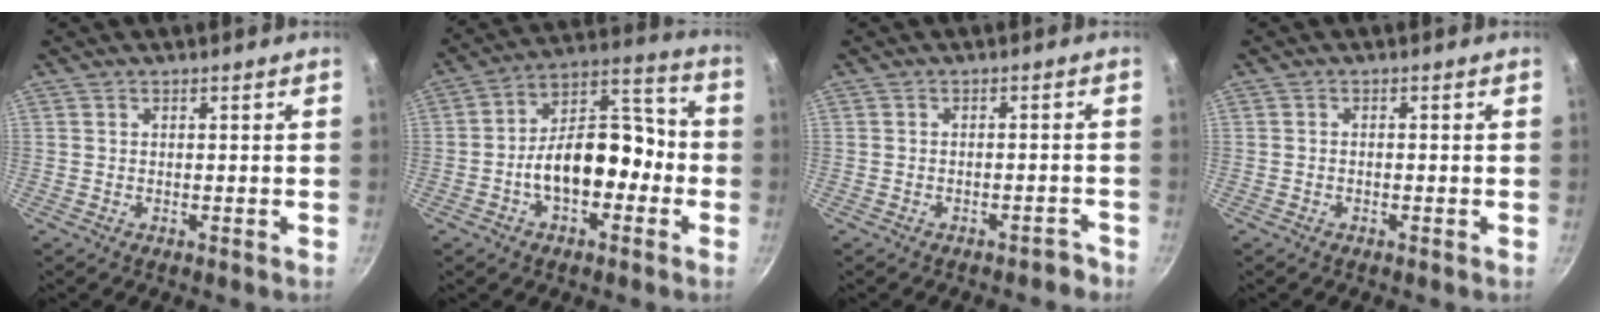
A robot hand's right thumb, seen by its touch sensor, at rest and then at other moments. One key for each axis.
{"total": 16.5, "fx": -4.1, "fy": 10.6, "fz": 12.0, "tx": -0.136, "ty": 0.073, "tz": -0.071}
{"total": 2.7, "fx": -2.2, "fy": 1.2, "fz": 1.0, "tx": 0.002, "ty": 0.041, "tz": -0.008}
{"total": 0.7, "fx": -0.4, "fy": 0.3, "fz": 0.4, "tx": -0.011, "ty": 0.006, "tz": -0.008}